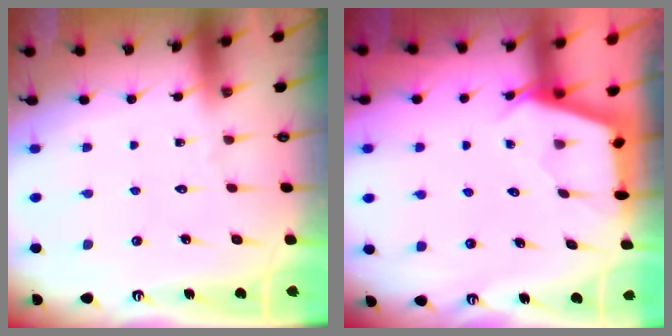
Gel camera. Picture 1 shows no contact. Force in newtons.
{"total": 2.5, "press": 2.5, "slide": 0.4}